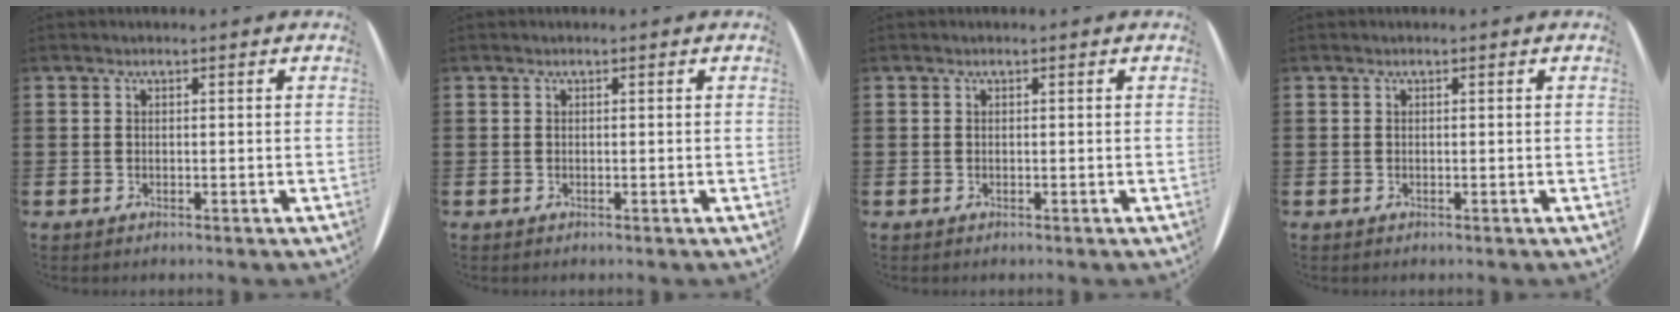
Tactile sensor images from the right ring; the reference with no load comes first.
{"total": 0.0}
{"total": 0.0}
{"total": 0.0}